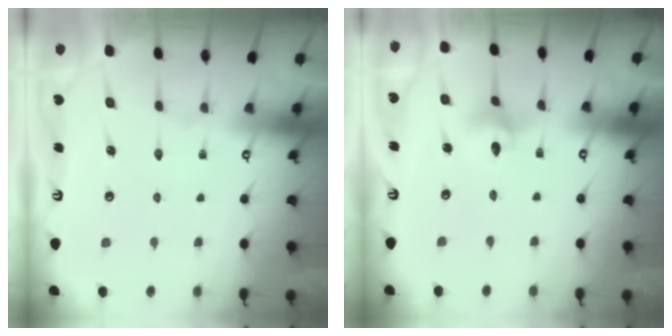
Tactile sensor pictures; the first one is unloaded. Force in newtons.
{"total": 4.2, "press": 4.2, "slide": 0.3}